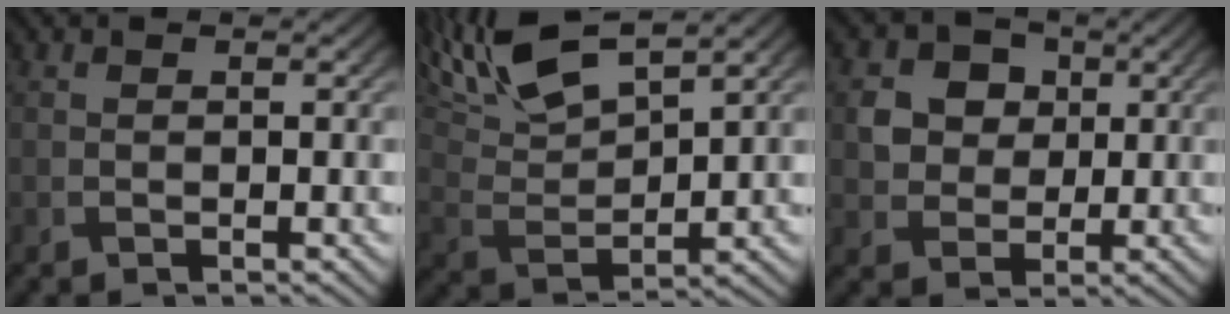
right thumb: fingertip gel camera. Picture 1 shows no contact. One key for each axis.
{"total": 12.6, "fx": 8.6, "fy": 3.7, "fz": 8.4, "tx": -0.203, "ty": 0.019, "tz": 0.168}
{"total": 5.4, "fx": 0.9, "fy": 4.9, "fz": 2.2, "tx": -0.066, "ty": -0.002, "tz": 0.005}